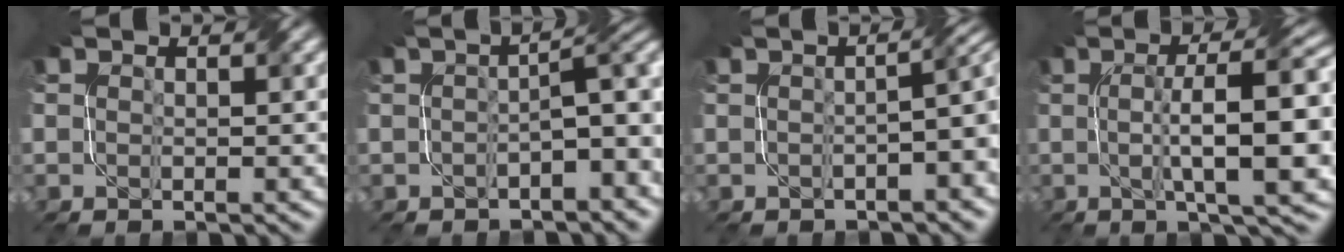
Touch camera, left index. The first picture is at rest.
{"total": 5.0, "force": [-1.1, 1.5, 4.7], "torque": [-0.059, 0.013, -0.021]}
{"total": 4.8, "force": [-0.7, 1.6, 4.5], "torque": [-0.040, 0.012, -0.009]}
{"total": 11.1, "force": [1.0, 2.5, 10.7], "torque": [-0.148, 0.015, 0.014]}